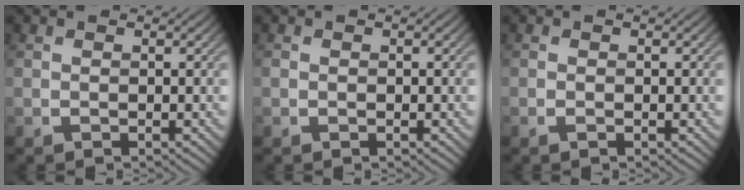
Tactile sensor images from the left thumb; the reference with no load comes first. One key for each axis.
{"total": 0.5, "fx": -0.2, "fy": 0.4, "fz": 0.3, "tx": -0.005, "ty": -0.004, "tz": -0.003}
{"total": 0.7, "fx": -0.4, "fy": 0.3, "fz": 0.5, "tx": -0.013, "ty": -0.003, "tz": -0.007}